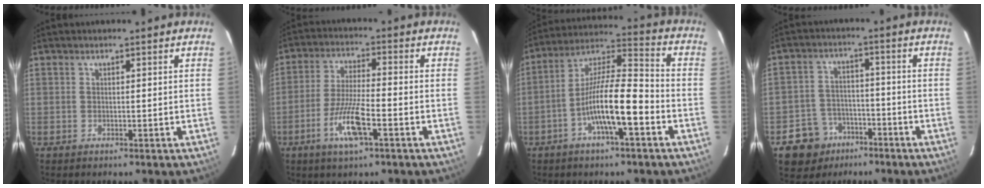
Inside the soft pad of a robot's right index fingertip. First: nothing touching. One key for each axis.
{"total": 8.3, "fx": -3.6, "fy": 1.2, "fz": 7.4, "tx": -0.148, "ty": -0.007, "tz": -0.065}
{"total": 12.7, "fx": -4.5, "fy": 1.9, "fz": 11.7, "tx": -0.219, "ty": 0.014, "tz": -0.080}
{"total": 7.5, "fx": -4.1, "fy": 6.2, "fz": 1.2, "tx": -0.023, "ty": 0.011, "tz": -0.059}